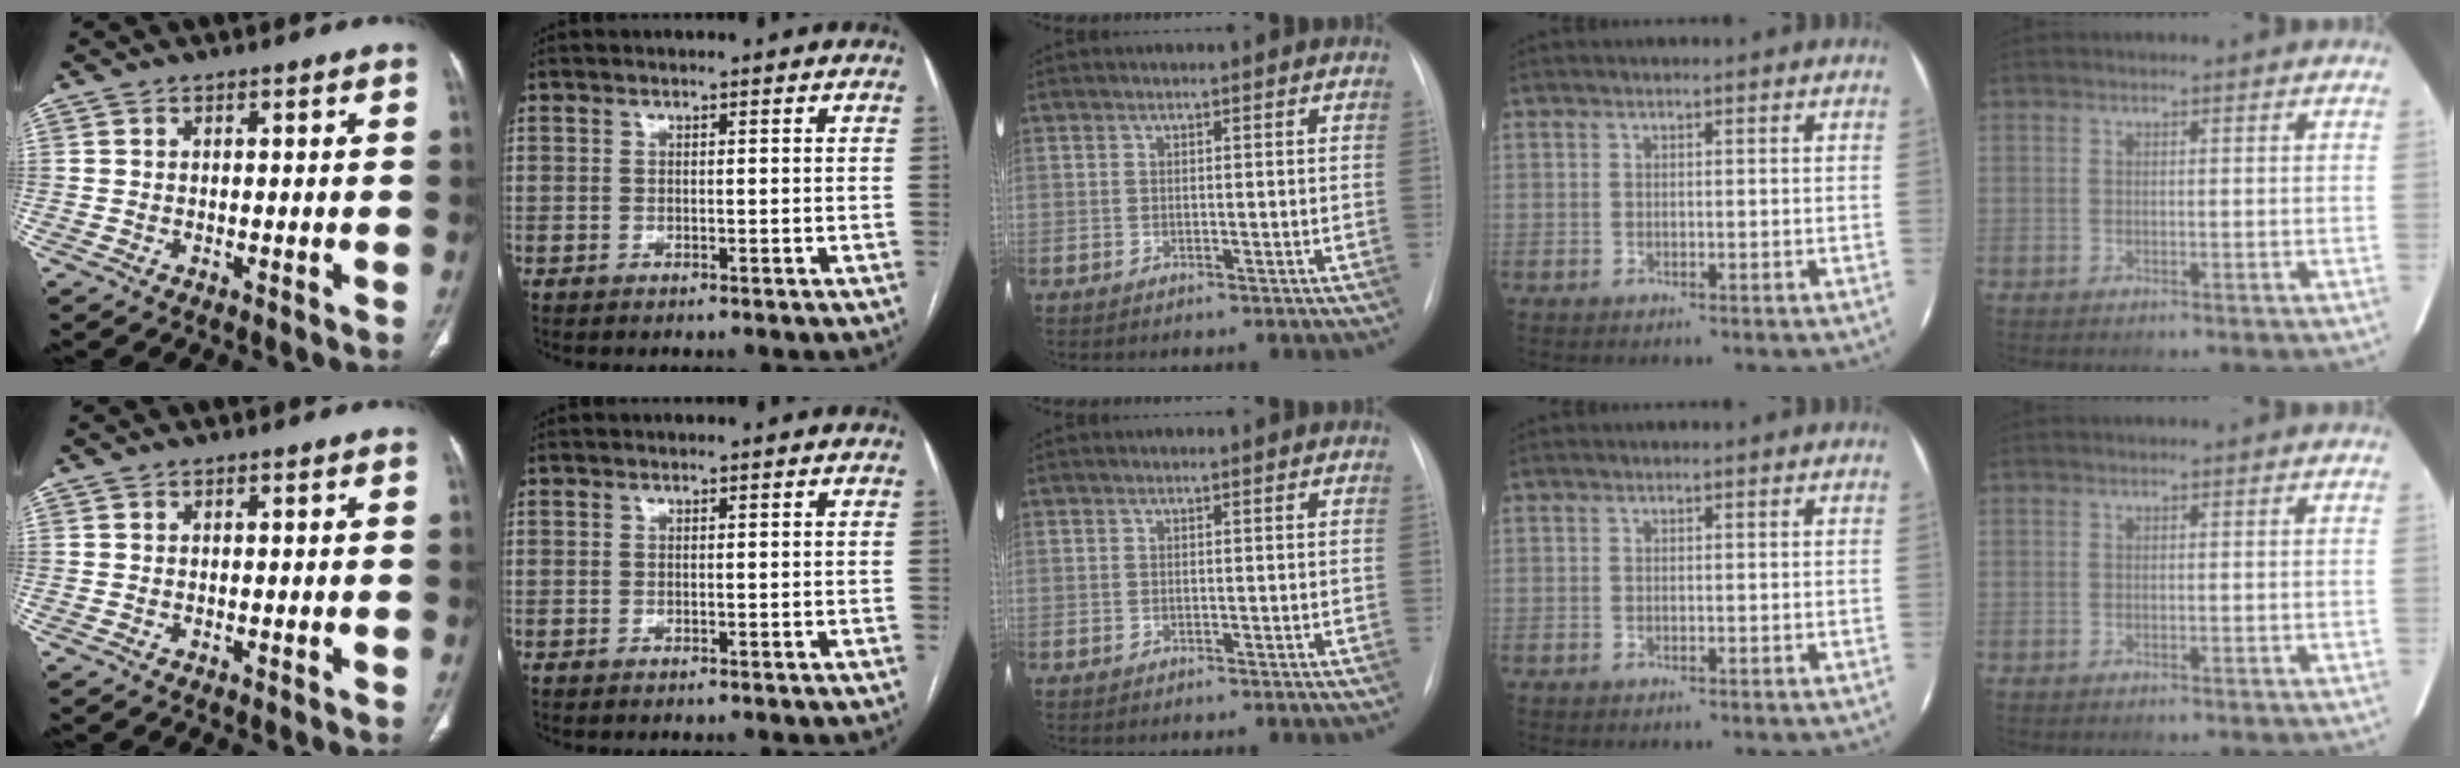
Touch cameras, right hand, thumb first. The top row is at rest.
{}